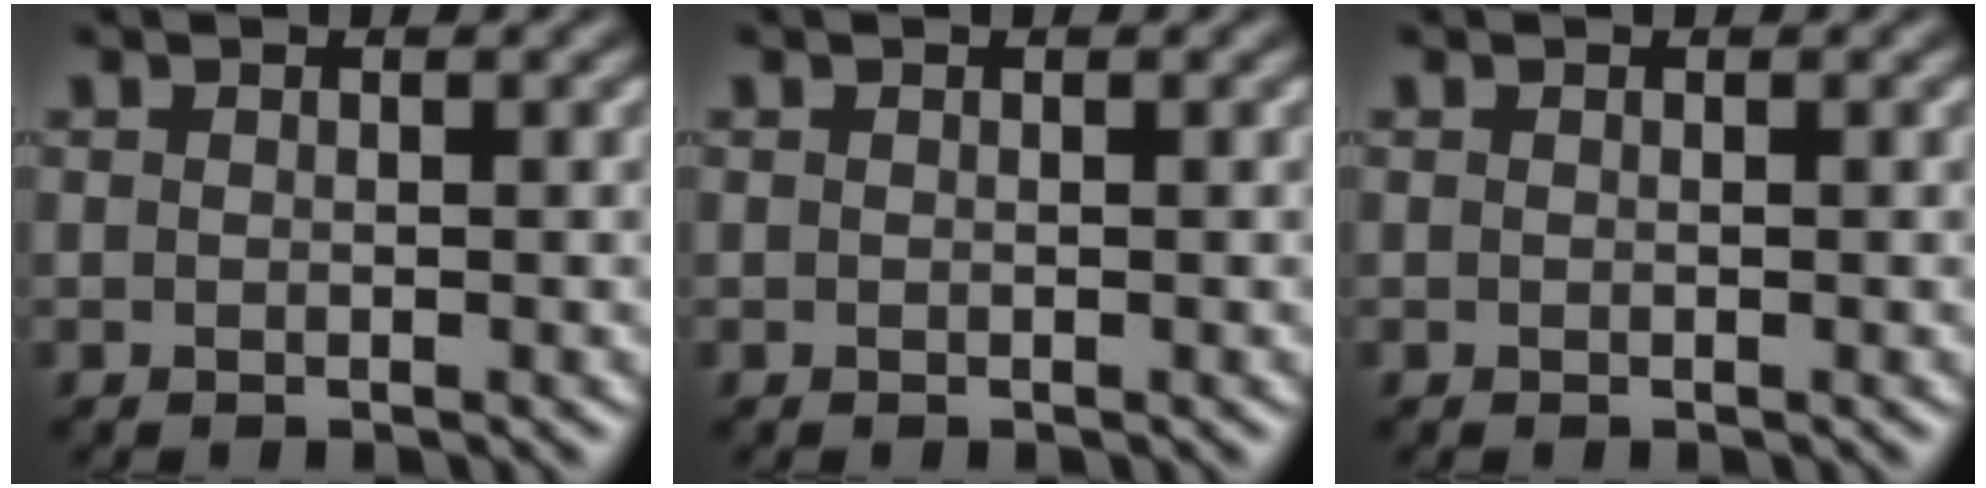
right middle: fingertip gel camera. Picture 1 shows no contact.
{"total": 0.0}
{"total": 0.0}